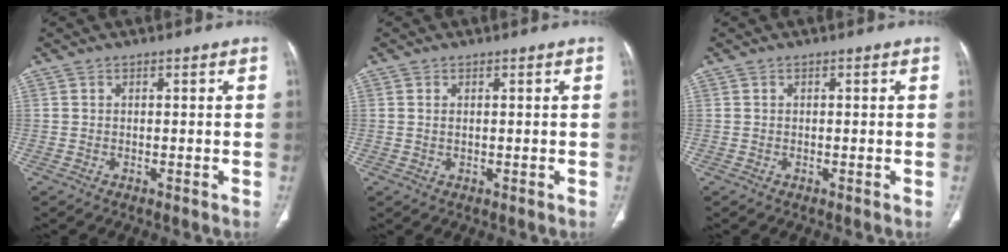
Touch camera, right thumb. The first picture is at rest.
{"total": 0.8, "force": [0.3, 0.5, 0.7], "torque": [-0.018, 0.002, 0.009]}
{"total": 0.0}